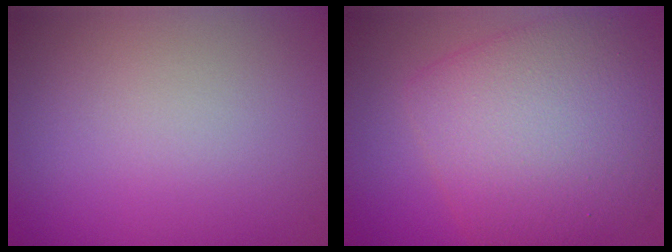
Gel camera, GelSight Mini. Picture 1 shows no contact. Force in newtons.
{"total": 8.2, "press": 8.2, "slide": 0.3}